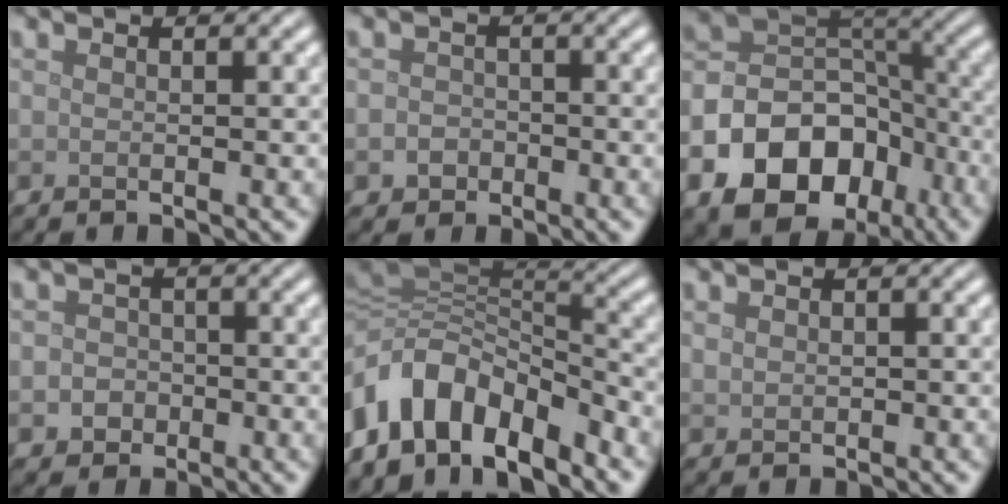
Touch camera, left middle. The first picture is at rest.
{"total": 1.6, "force": [-0.7, 1.3, 0.5], "torque": [-0.001, -0.001, -0.015]}
{"total": 12.7, "force": [-6.5, 9.0, 6.3], "torque": [-0.125, 0.007, -0.111]}
{"total": 2.0, "force": [-0.7, 1.8, 0.7], "torque": [0.005, 0.000, -0.019]}
{"total": 9.7, "force": [-5.1, 5.9, 5.8], "torque": [-0.094, 0.005, -0.093]}
{"total": 0.8, "force": [0.2, 0.7, 0.3], "torque": [-0.005, -0.003, 0.008]}